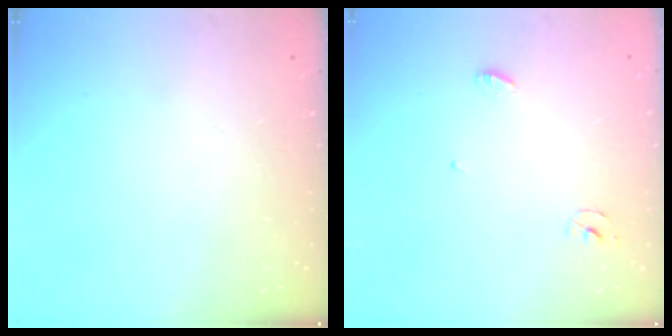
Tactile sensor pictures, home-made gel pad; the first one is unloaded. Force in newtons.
{"total": 3.3, "press": 3.3, "slide": 0.3}